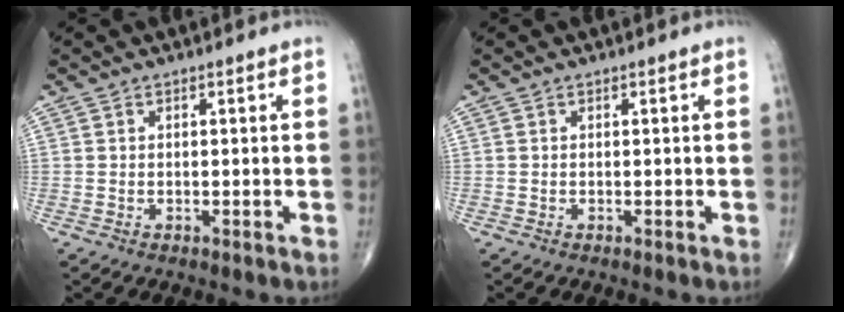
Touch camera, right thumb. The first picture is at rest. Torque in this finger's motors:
{"motor_torque": [-0.16, 0.15, 0.05, 0.03, -0.04]}